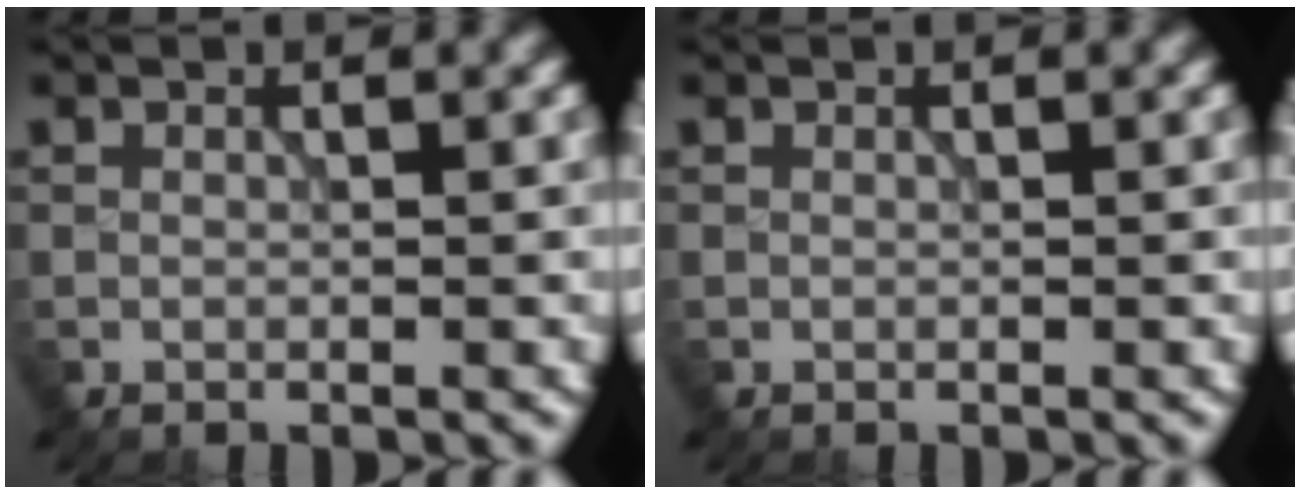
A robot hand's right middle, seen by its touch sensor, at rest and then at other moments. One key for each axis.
{"total": 0.0}